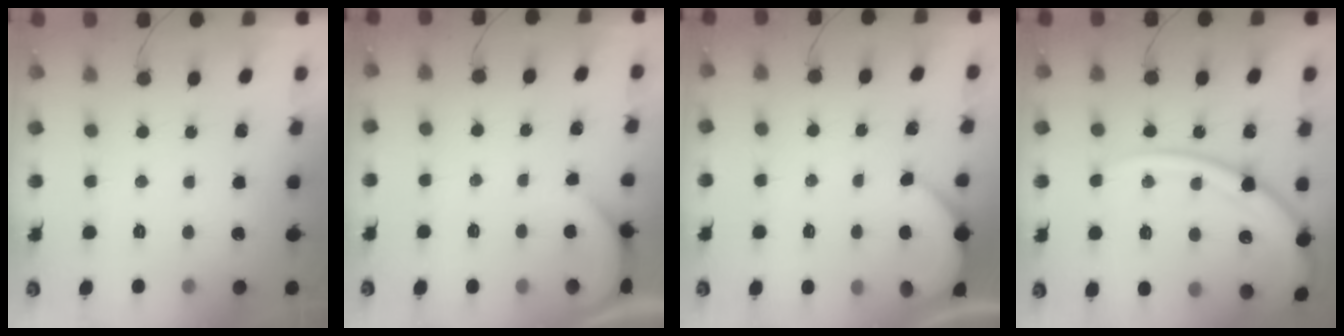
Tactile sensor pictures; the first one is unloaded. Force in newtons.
{"total": 1.6, "press": 1.6, "slide": 0.2}
{"total": 2.6, "press": 2.6, "slide": 0.4}
{"total": 17.2, "press": 17.1, "slide": 1.8}